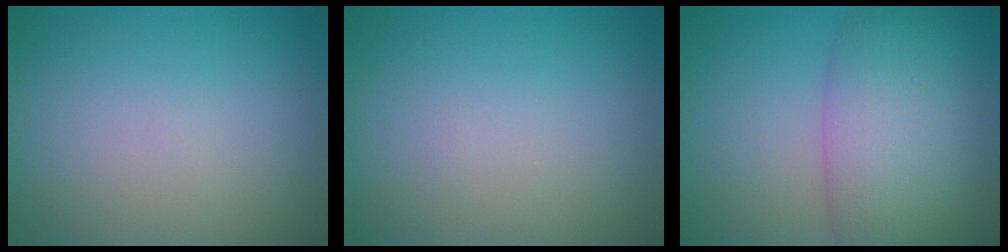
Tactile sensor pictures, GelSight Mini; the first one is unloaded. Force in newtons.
{"total": 0.0}
{"total": 8.4, "press": 8.4, "slide": 0.2}